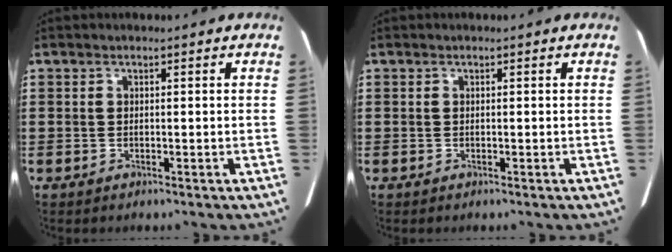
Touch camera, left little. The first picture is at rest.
{"total": 0.0}